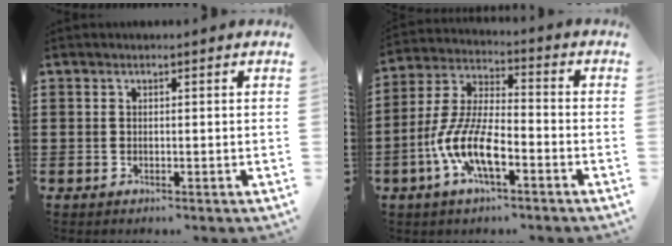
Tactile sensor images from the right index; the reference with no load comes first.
{"total": 9.7, "force": [-4.5, 3.2, 8.0], "torque": [-0.194, -0.012, -0.089]}